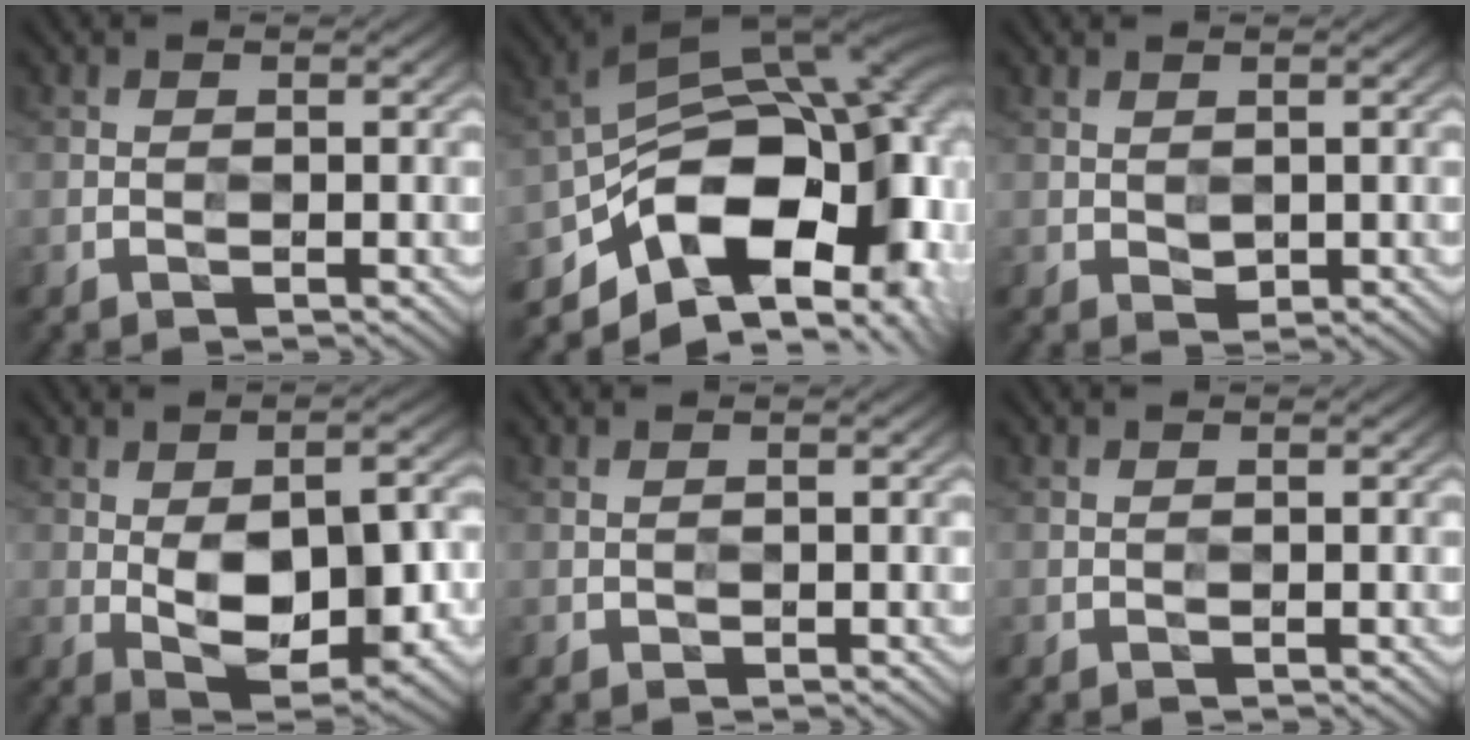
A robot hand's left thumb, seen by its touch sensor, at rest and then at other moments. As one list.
[{"total": 15.4, "force": [-5.3, 9.5, 10.9], "torque": [-0.168, -0.017, -0.087]}, {"total": 0.7, "force": [0.5, 0.4, 0.0], "torque": [-0.009, -0.003, 0.011]}, {"total": 9.7, "force": [-0.9, 5.2, 8.1], "torque": [-0.131, -0.005, -0.010]}, {"total": 0.6, "force": [-0.1, 0.4, 0.4], "torque": [-0.005, -0.002, -0.001]}, {"total": 0.0}]